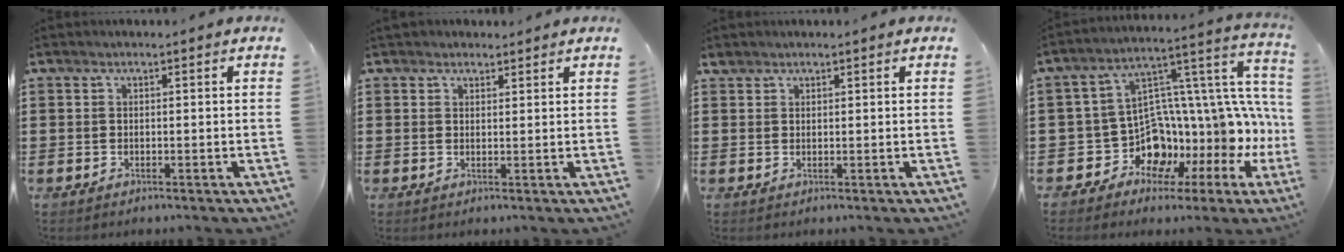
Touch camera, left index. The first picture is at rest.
{"total": 1.6, "force": [1.4, 0.7, 0.0], "torque": [-0.004, 0.005, 0.028]}
{"total": 1.0, "force": [0.9, 0.4, 0.2], "torque": [-0.007, 0.002, 0.018]}
{"total": 8.7, "force": [-1.3, 6.2, 6.0], "torque": [-0.123, -0.055, -0.029]}